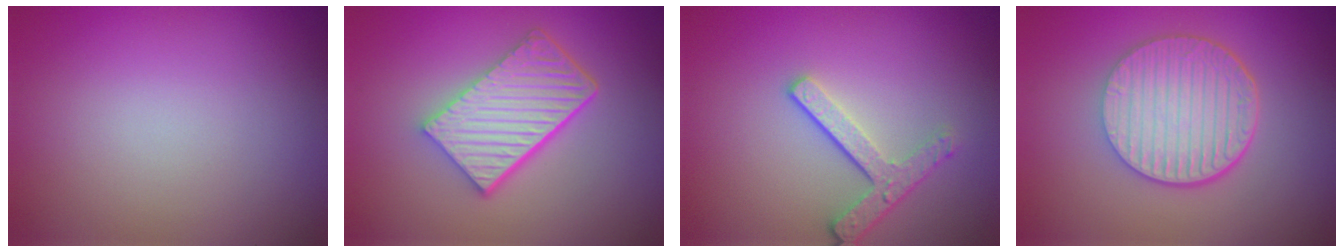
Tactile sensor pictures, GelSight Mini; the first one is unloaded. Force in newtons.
{"total": 6.0, "press": 4.4, "slide": 4.0}
{"total": 3.3, "press": 2.5, "slide": 2.2}
{"total": 6.5, "press": 4.8, "slide": 4.5}